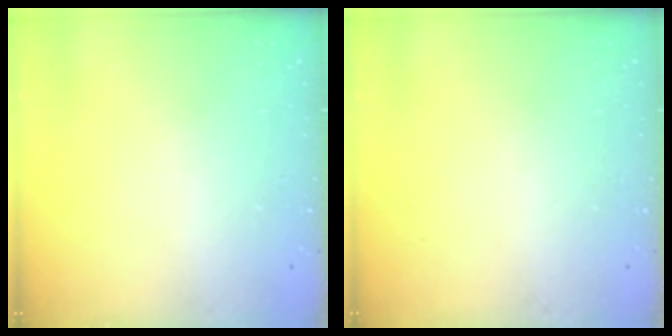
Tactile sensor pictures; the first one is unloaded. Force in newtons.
{"total": 0.0}